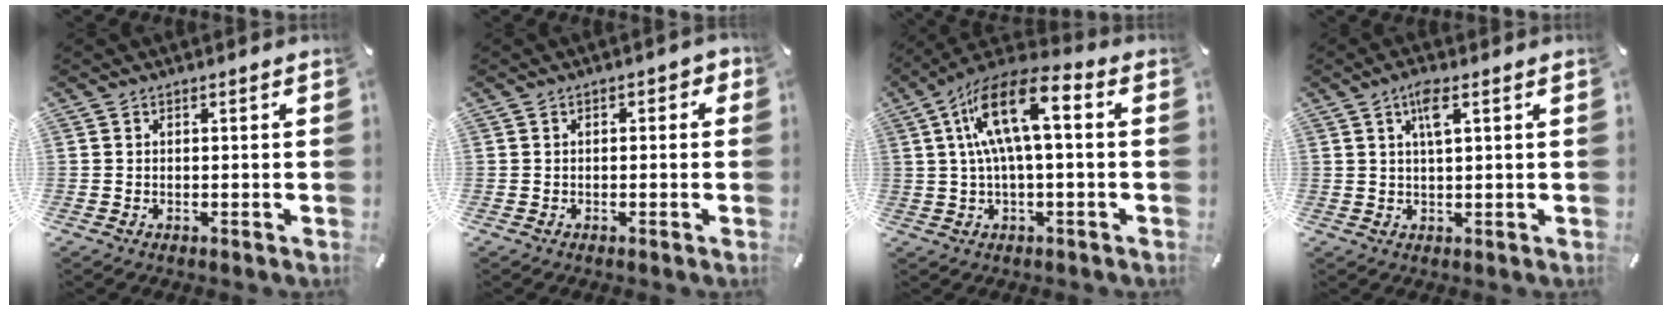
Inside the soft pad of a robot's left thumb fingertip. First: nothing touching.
{"total": 1.5, "force": [-0.5, 1.1, 1.0], "torque": [-0.018, 0.008, -0.011]}
{"total": 14.4, "force": [2.8, 5.5, 13.1], "torque": [-0.253, -0.005, 0.047]}
{"total": 4.9, "force": [2.2, 1.1, 4.2], "torque": [-0.090, 0.006, 0.035]}